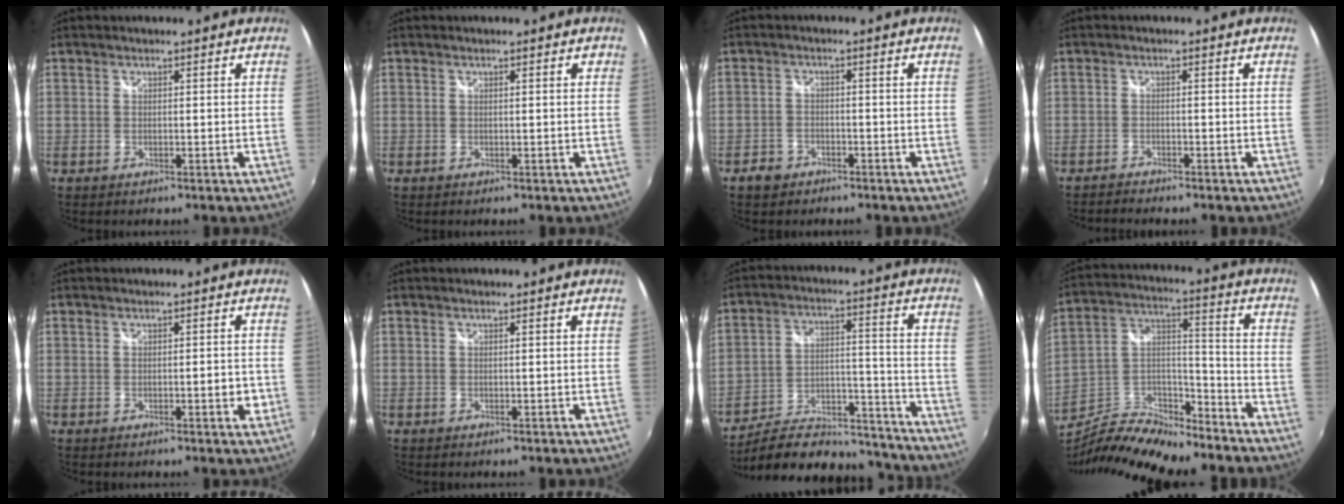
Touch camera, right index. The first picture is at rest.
{"total": 0.6, "force": [0.3, 0.2, 0.5], "torque": [-0.010, 0.004, 0.003]}
{"total": 4.0, "force": [-2.8, 2.8, 0.8], "torque": [-0.031, 0.008, -0.048]}
{"total": 2.2, "force": [-2.2, 0.2, 0.2], "torque": [-0.021, -0.007, -0.039]}
{"total": 2.3, "force": [-0.5, 0.8, 2.1], "torque": [-0.027, 0.003, -0.004]}
{"total": 0.6, "force": [0.3, -0.2, 0.5], "torque": [-0.009, 0.001, 0.004]}
{"total": 23.6, "force": [-20.2, 8.2, 8.9], "torque": [-0.156, 0.025, -0.266]}
{"total": 15.7, "force": [-12.6, 4.3, 8.3], "torque": [-0.172, 0.003, -0.228]}